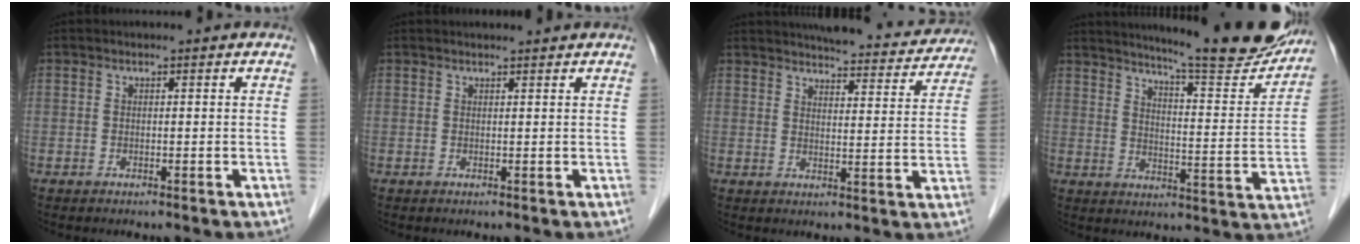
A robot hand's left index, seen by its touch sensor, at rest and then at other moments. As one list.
[{"total": 2.5, "force": [2.5, -0.1, 0.6], "torque": [-0.007, 0.012, 0.032]}, {"total": 18.3, "force": [17.2, 3.5, 5.5], "torque": [-0.059, -0.019, 0.202]}, {"total": 19.1, "force": [17.3, 1.2, 7.9], "torque": [-0.111, -0.059, 0.219]}]